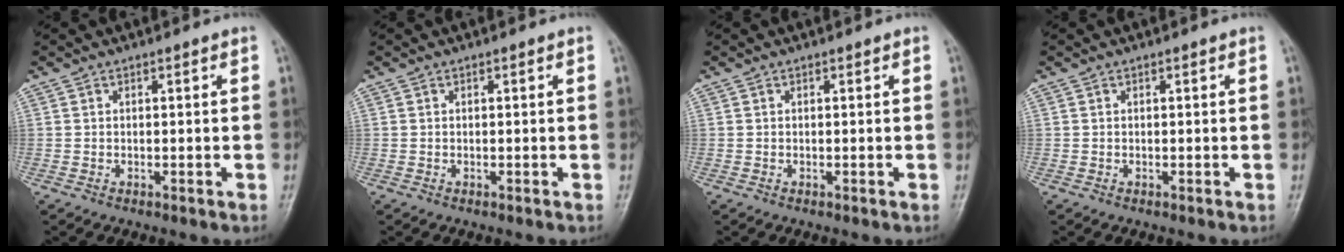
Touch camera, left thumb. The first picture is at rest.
{"total": 0.0}
{"total": 0.0}
{"total": 0.0}